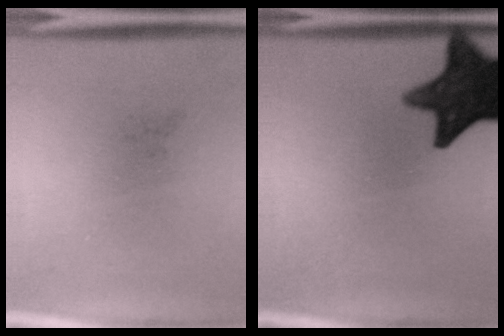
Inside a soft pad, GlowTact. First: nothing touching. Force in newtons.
{"total": 15.1}